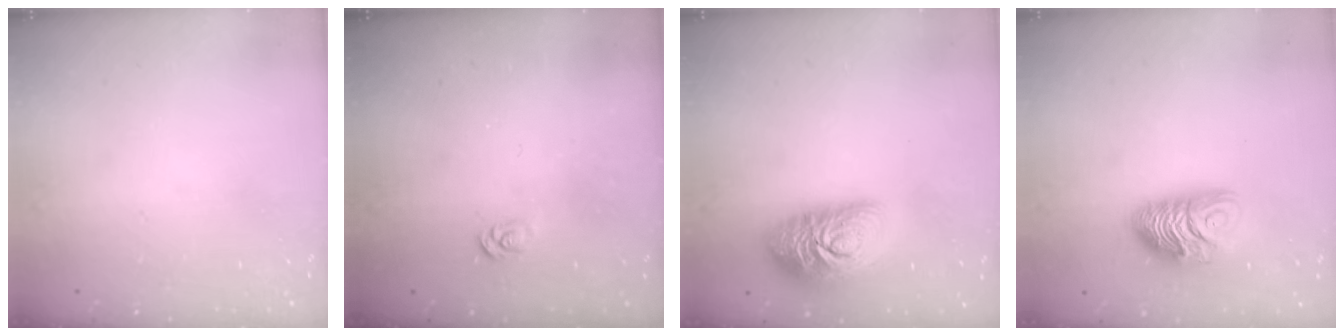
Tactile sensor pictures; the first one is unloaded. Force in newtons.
{"total": 2.6, "press": 2.6, "slide": 0.4}
{"total": 15.6, "press": 15.6, "slide": 1.2}
{"total": 10.7, "press": 10.7, "slide": 0.9}